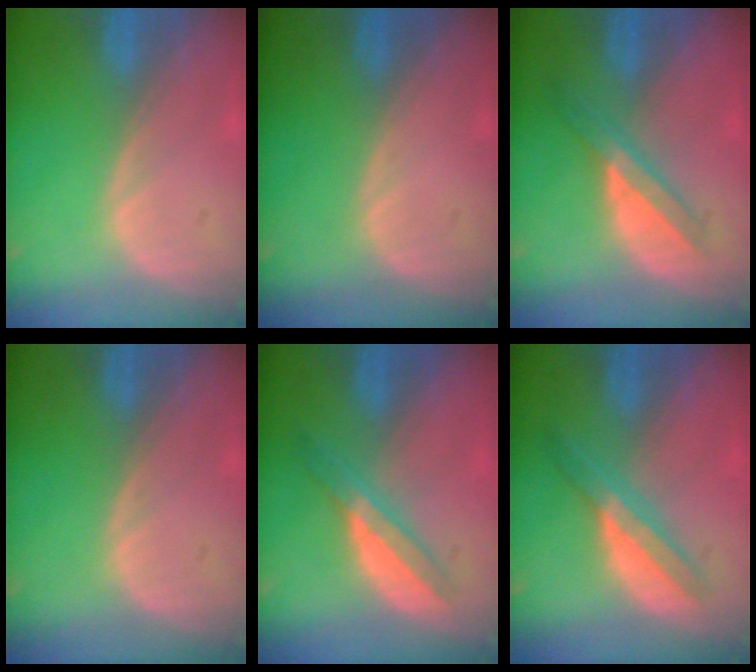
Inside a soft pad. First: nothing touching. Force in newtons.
{"total": 0.0}
{"total": 5.9, "press": 5.3, "slide": 2.6}
{"total": 0.0}
{"total": 5.8, "press": 5.2, "slide": 2.5}
{"total": 6.2, "press": 5.5, "slide": 2.8}